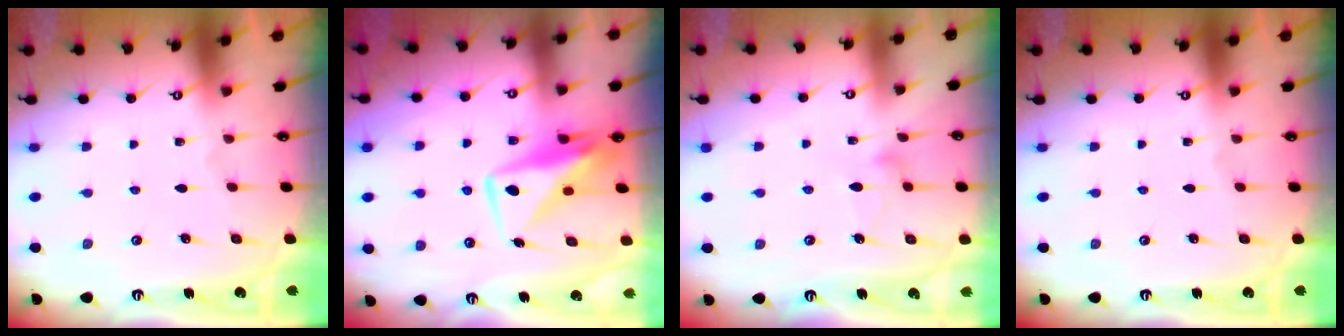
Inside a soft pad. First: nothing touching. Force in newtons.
{"total": 10.4, "press": 10.3, "slide": 0.7}
{"total": 9.6, "press": 9.6, "slide": 0.5}
{"total": 0.0}